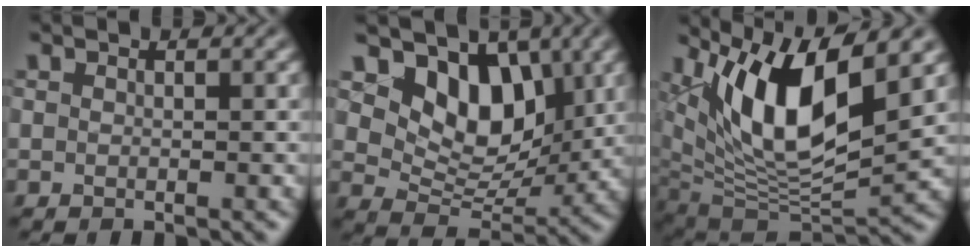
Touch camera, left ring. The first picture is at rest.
{"total": 7.4, "force": [2.9, 5.0, 4.6], "torque": [-0.069, -0.017, 0.042]}
{"total": 10.1, "force": [4.5, 3.8, 8.2], "torque": [-0.143, -0.016, 0.087]}